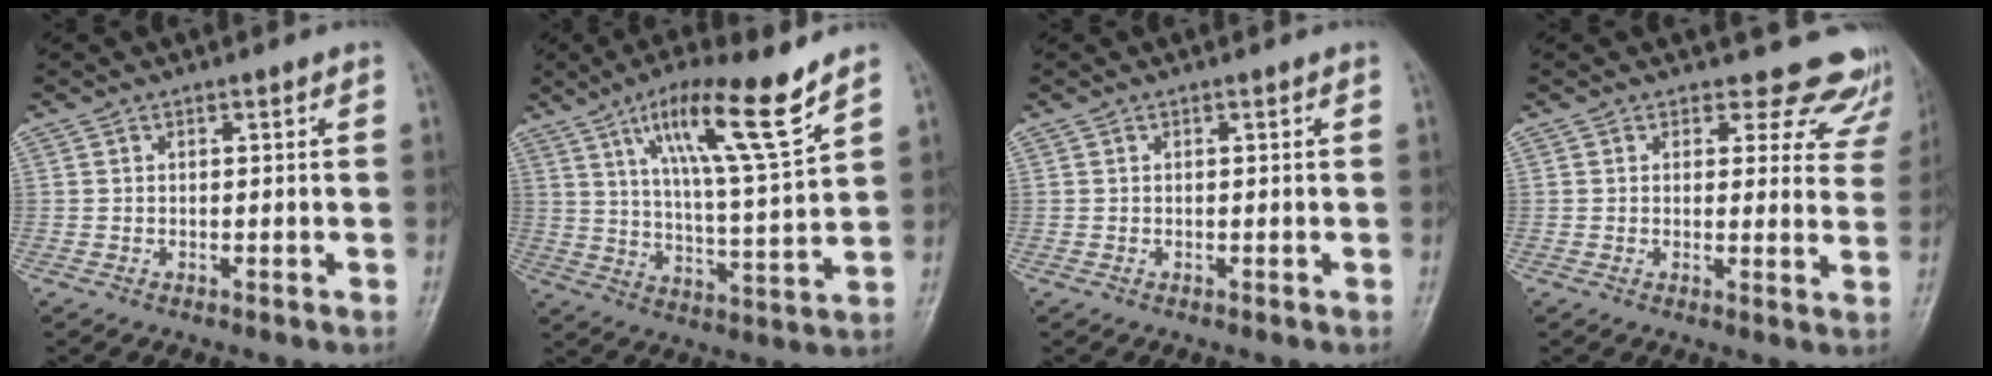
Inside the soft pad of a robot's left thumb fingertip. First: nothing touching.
{"total": 15.3, "force": [9.3, 1.6, 12.0], "torque": [-0.203, -0.045, 0.163]}
{"total": 0.0}
{"total": 11.5, "force": [10.3, 5.1, 0.8], "torque": [0.051, -0.066, 0.082]}